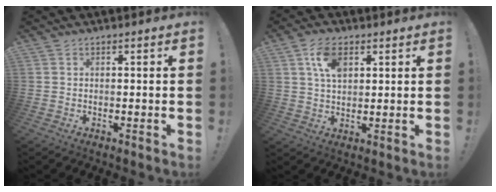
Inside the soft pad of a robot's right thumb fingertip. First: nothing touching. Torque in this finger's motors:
{"motor_torque": [0.51, 0.58, 1.01, -0.10, 0.11]}